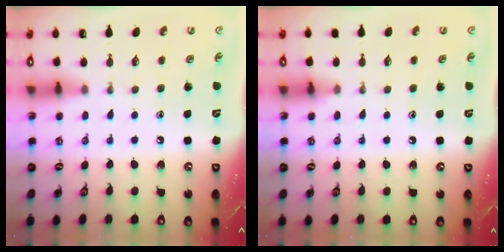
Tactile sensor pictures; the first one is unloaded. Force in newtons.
{"total": 4.0, "press": 4.0, "slide": 0.4}